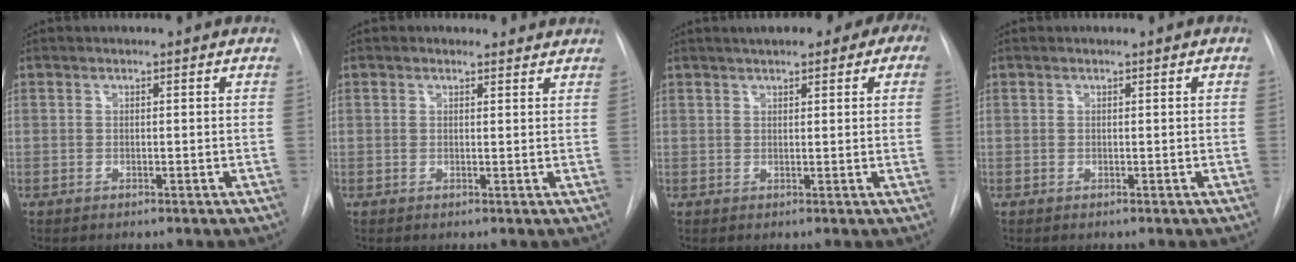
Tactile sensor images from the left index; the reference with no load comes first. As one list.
[{"total": 2.3, "force": [2.1, 0.9, 0.0], "torque": [-0.005, -0.001, 0.013]}, {"total": 12.1, "force": [7.4, 4.1, 8.7], "torque": [-0.115, 0.037, 0.087]}, {"total": 0.0}]